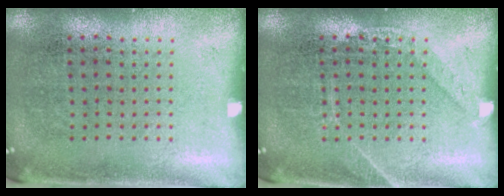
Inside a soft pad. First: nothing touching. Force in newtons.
{"total": 1.4, "press": 1.3, "slide": 0.2}